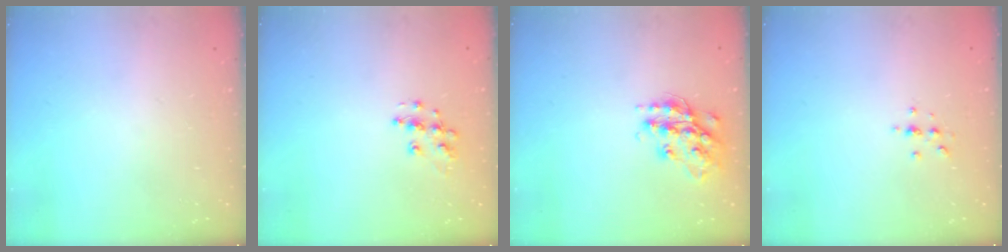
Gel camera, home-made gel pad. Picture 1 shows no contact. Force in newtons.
{"total": 9.0, "press": 9.0, "slide": 0.6}
{"total": 15.9, "press": 15.9, "slide": 1.0}
{"total": 2.8, "press": 2.7, "slide": 0.3}